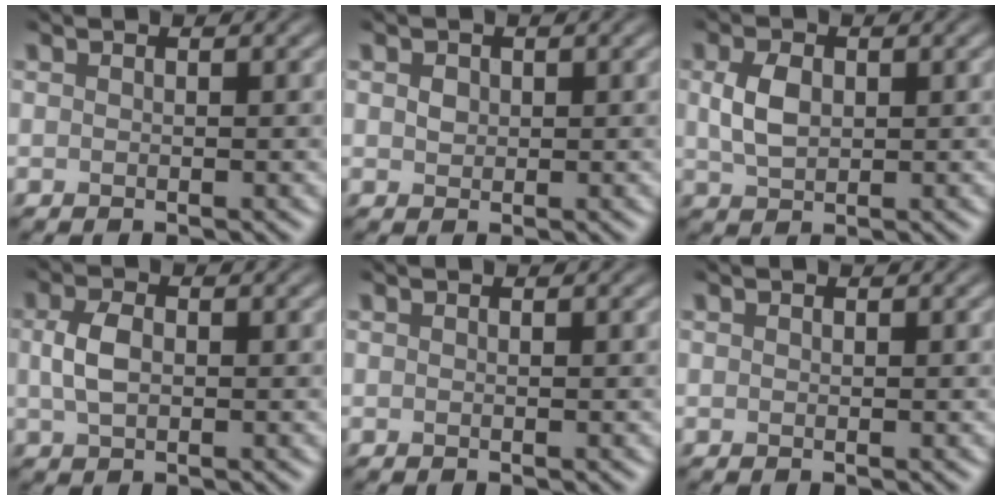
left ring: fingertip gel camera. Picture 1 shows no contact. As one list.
[{"total": 1.0, "force": [0.3, 0.9, 0.5], "torque": [-0.010, 0.001, 0.004]}, {"total": 2.9, "force": [0.5, 1.9, 2.2], "torque": [-0.052, 0.002, 0.012]}, {"total": 2.6, "force": [0.1, 1.6, 2.1], "torque": [-0.049, 0.002, 0.001]}, {"total": 0.0}, {"total": 0.0}]